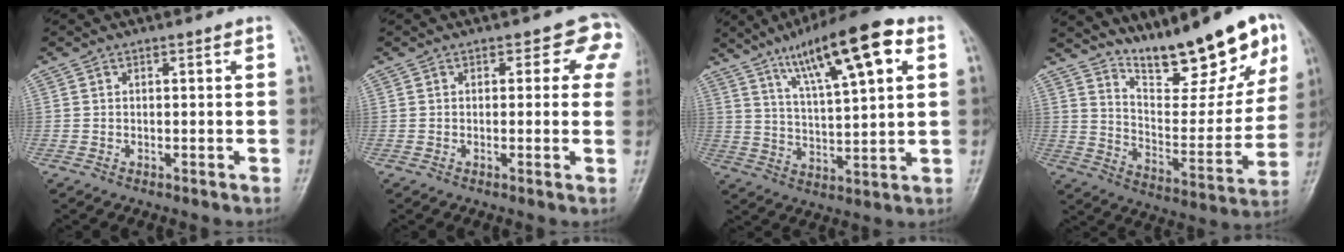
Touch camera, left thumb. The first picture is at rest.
{"total": 5.2, "force": [2.3, 3.5, 3.1], "torque": [0.012, -0.003, 0.007]}
{"total": 17.0, "force": [8.1, 4.2, 14.3], "torque": [-0.218, -0.012, 0.136]}
{"total": 19.7, "force": [14.0, 5.2, 12.8], "torque": [-0.143, -0.081, 0.229]}